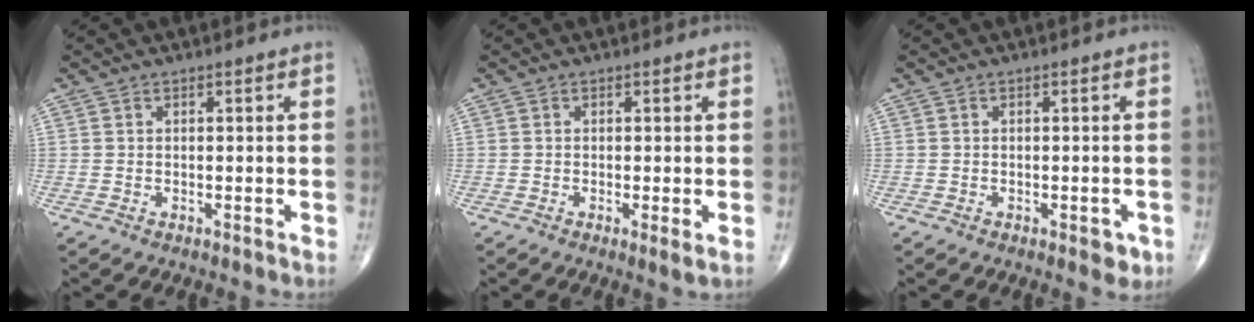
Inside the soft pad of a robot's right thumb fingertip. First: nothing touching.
{"total": 1.7, "force": [-0.3, 0.2, 1.7], "torque": [-0.036, -0.009, -0.009]}
{"total": 2.7, "force": [-1.2, 1.3, 2.0], "torque": [-0.012, 0.002, -0.012]}